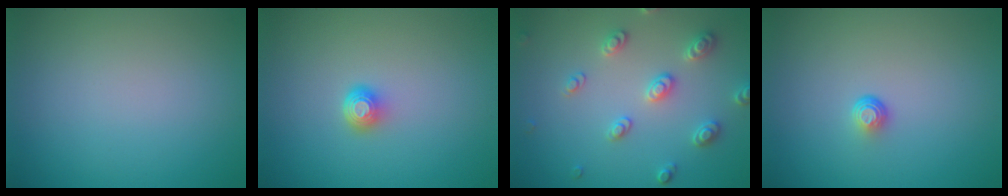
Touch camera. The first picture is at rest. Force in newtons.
{"total": 1.6, "press": 1.2, "slide": 1.1}
{"total": 3.2, "press": 3.0, "slide": 0.9}
{"total": 1.0, "press": 0.6, "slide": 0.8}